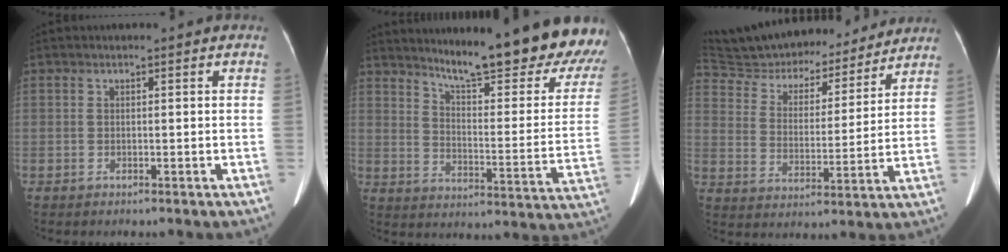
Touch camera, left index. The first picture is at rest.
{"total": 24.4, "force": [21.4, 1.2, 11.8], "torque": [-0.165, -0.113, 0.274]}
{"total": 21.5, "force": [19.8, 6.4, 5.4], "torque": [-0.108, 0.007, 0.293]}